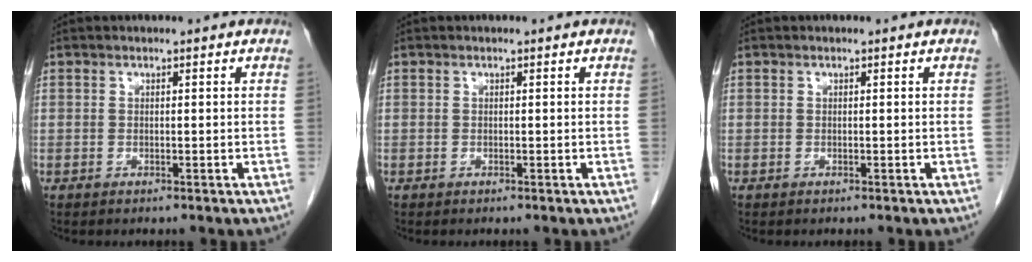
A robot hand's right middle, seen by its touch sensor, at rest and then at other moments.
{"total": 0.0}
{"total": 0.0}